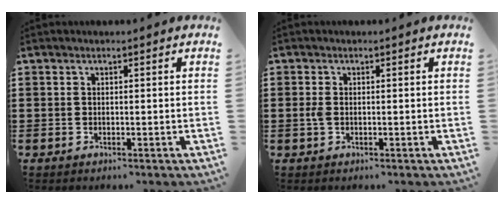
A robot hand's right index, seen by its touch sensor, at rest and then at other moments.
{"total": 1.6, "force": [-0.2, 0.9, 1.3], "torque": [-0.034, 0.001, -0.006]}